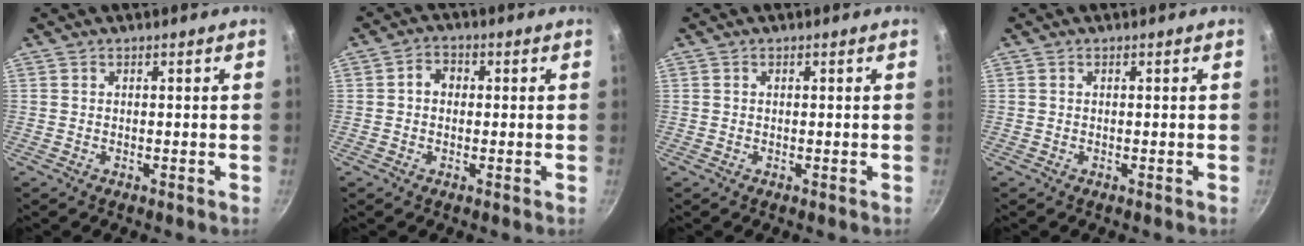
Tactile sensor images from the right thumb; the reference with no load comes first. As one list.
[{"total": 3.5, "force": [0.2, 2.9, 2.0], "torque": [-0.018, 0.009, -0.003]}, {"total": 0.0}, {"total": 0.0}]